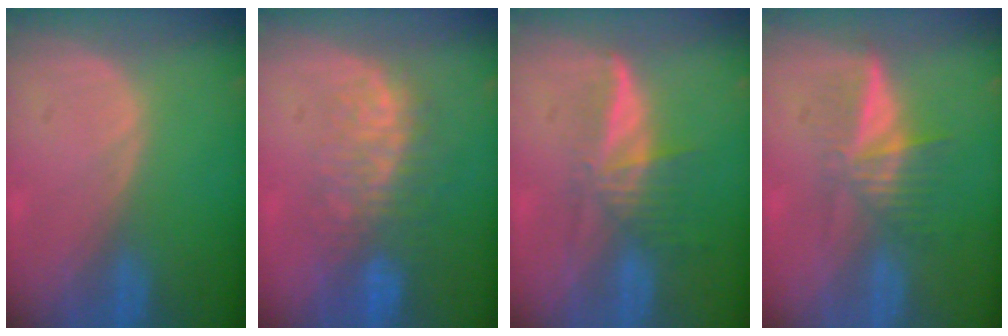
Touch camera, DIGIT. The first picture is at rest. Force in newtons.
{"total": 8.7, "press": 7.8, "slide": 3.8}
{"total": 5.8, "press": 5.2, "slide": 2.6}
{"total": 6.1, "press": 5.3, "slide": 3.1}